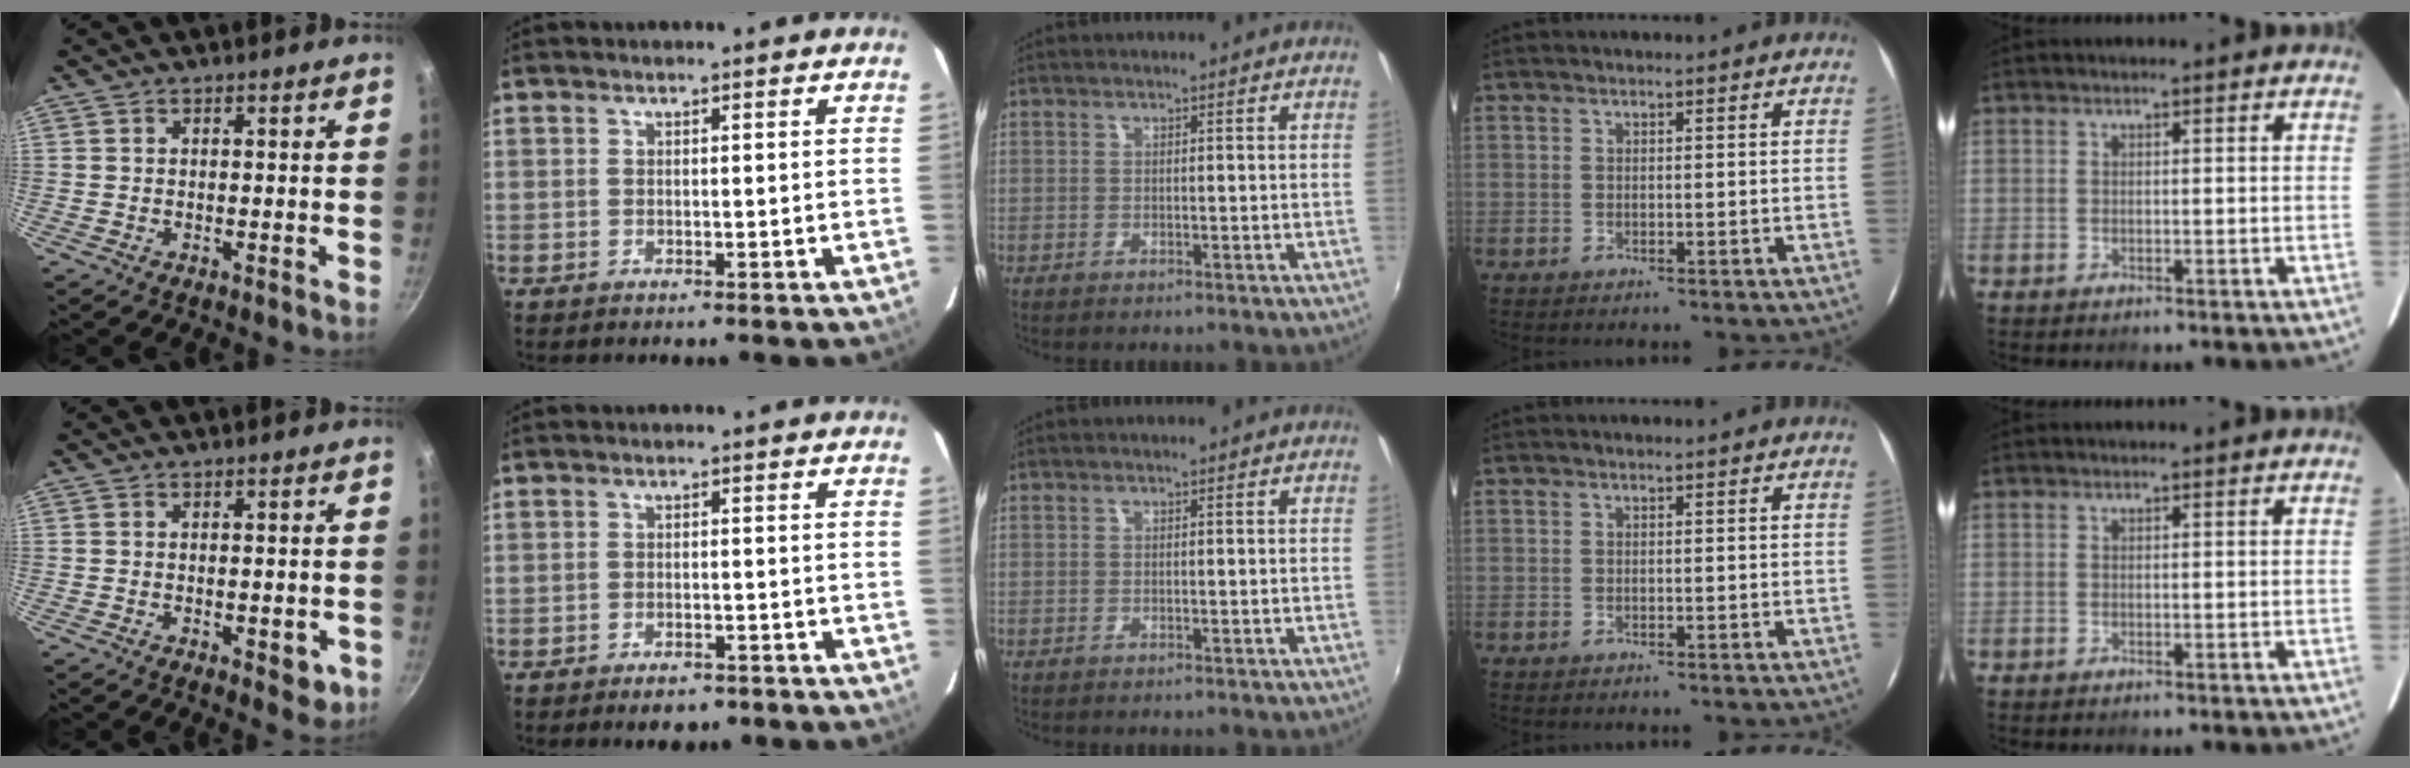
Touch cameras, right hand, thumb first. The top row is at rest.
{"thumb": {"total": 4.6, "force": [-1.2, 2.2, 3.8], "torque": [-0.043, -0.006, -0.013]}, "index": {"total": 4.2, "force": [-3.1, 1.9, 2.0], "torque": [-0.036, 0.001, -0.042]}}